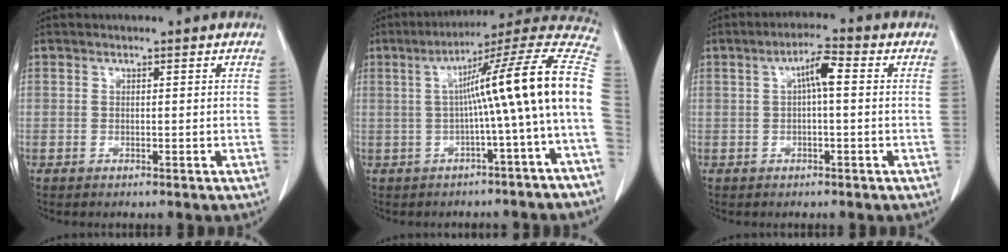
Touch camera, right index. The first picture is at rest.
{"total": 16.3, "force": [-0.8, -1.4, 16.2], "torque": [-0.214, 0.043, -0.020]}
{"total": 4.2, "force": [0.6, 0.7, 4.1], "torque": [-0.071, 0.012, 0.008]}